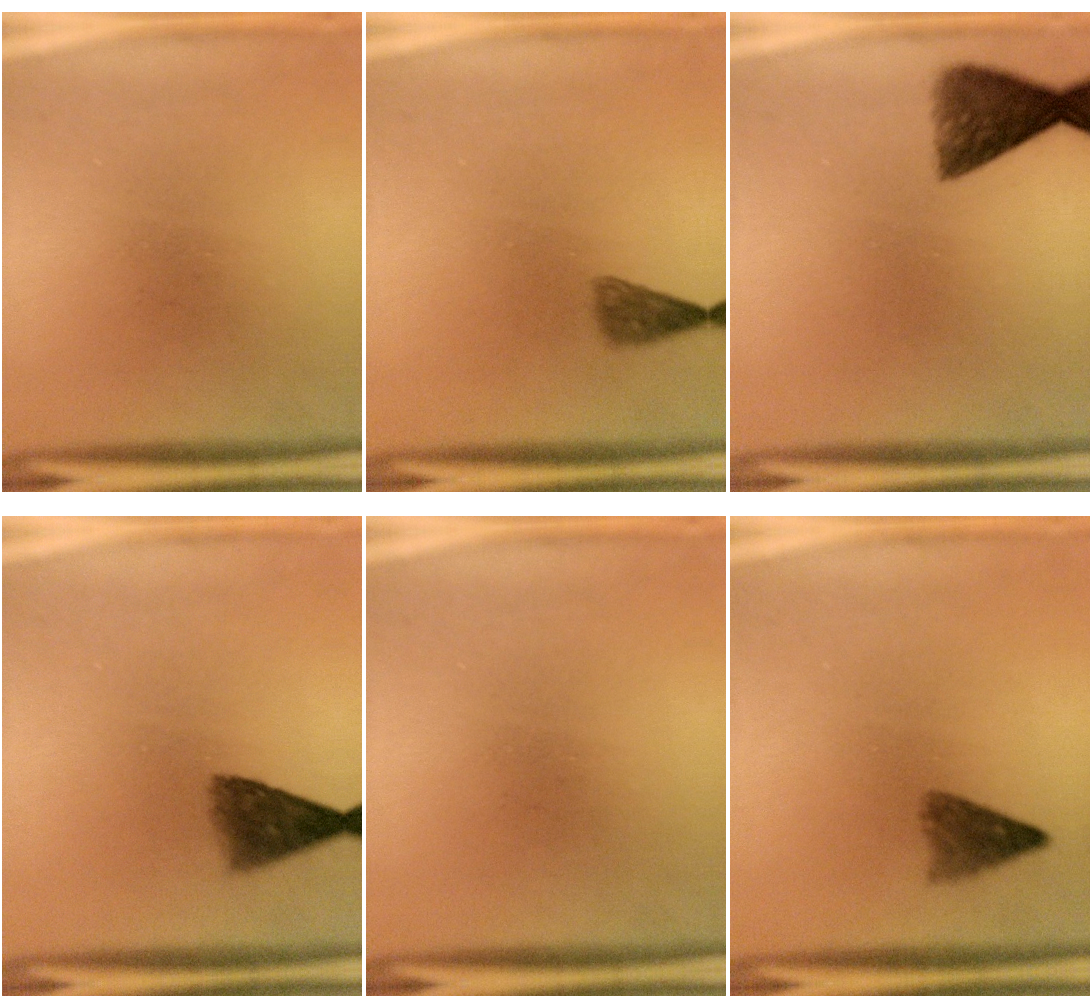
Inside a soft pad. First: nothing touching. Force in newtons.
{"total": 2.1}
{"total": 6.5}
{"total": 5.4}
{"total": 0.0}
{"total": 3.3}